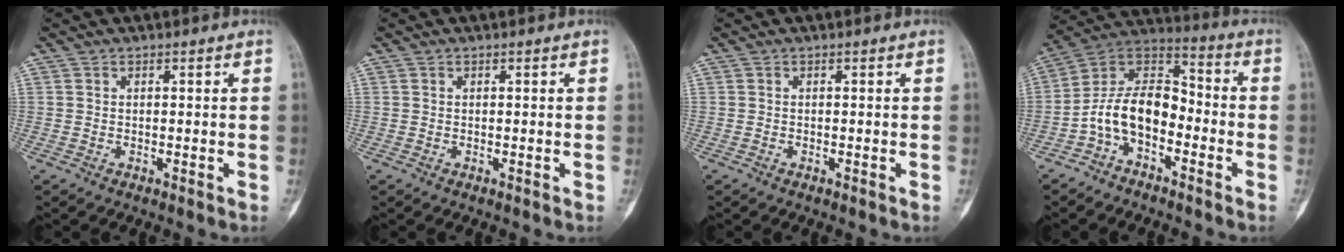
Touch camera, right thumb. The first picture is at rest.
{"total": 0.0}
{"total": 0.0}
{"total": 12.3, "force": [-4.3, 7.4, 8.8], "torque": [-0.145, 0.075, -0.094]}